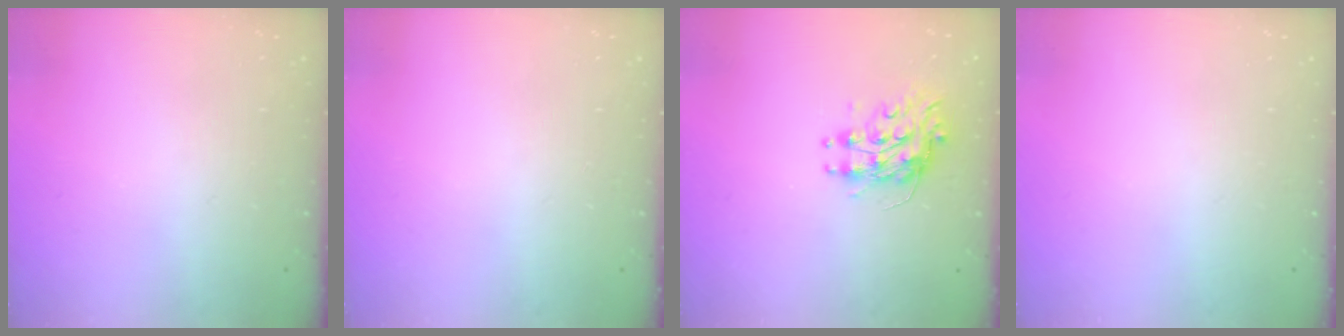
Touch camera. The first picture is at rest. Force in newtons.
{"total": 0.0}
{"total": 9.0, "press": 9.0, "slide": 0.7}
{"total": 0.0}